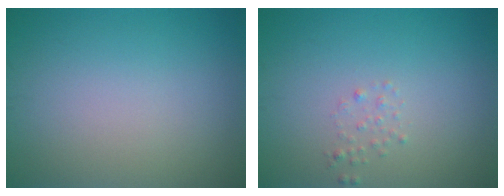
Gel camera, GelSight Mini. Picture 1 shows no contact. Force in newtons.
{"total": 0.8, "press": 0.8, "slide": 0.1}